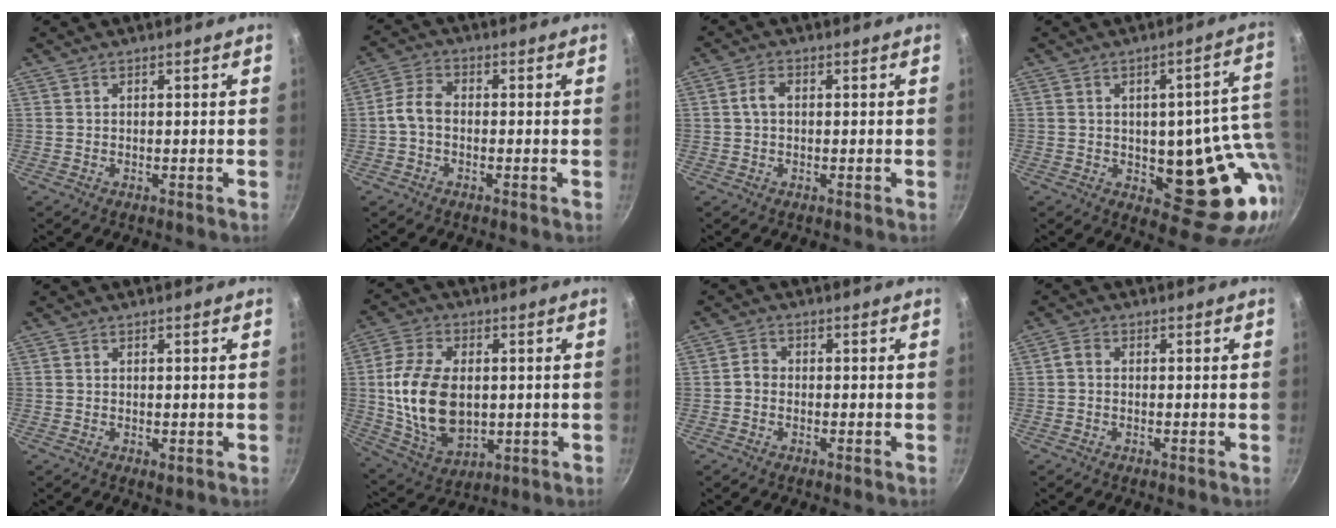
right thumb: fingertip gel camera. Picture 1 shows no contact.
{"total": 4.4, "force": [-1.0, 2.9, 3.1], "torque": [-0.065, 0.025, -0.031]}
{"total": 2.7, "force": [0.2, 1.8, 2.1], "torque": [-0.039, 0.009, 0.000]}
{"total": 17.0, "force": [-0.2, 8.6, 14.7], "torque": [-0.124, -0.017, 0.005]}
{"total": 1.0, "force": [0.0, 0.6, 0.7], "torque": [-0.008, -0.003, -0.001]}
{"total": 16.8, "force": [0.3, 10.9, 12.8], "torque": [-0.225, -0.003, 0.017]}
{"total": 1.9, "force": [-0.6, 1.6, 0.9], "torque": [-0.012, 0.013, -0.015]}
{"total": 1.6, "force": [-0.3, 1.1, 1.1], "torque": [-0.029, 0.008, -0.010]}